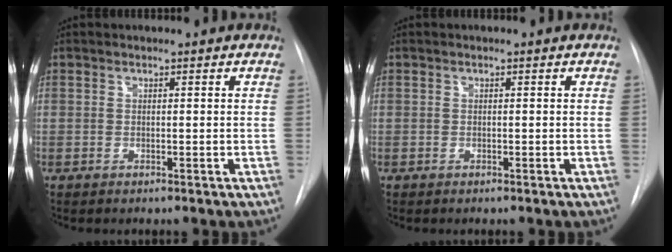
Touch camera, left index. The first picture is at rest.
{"total": 0.0}